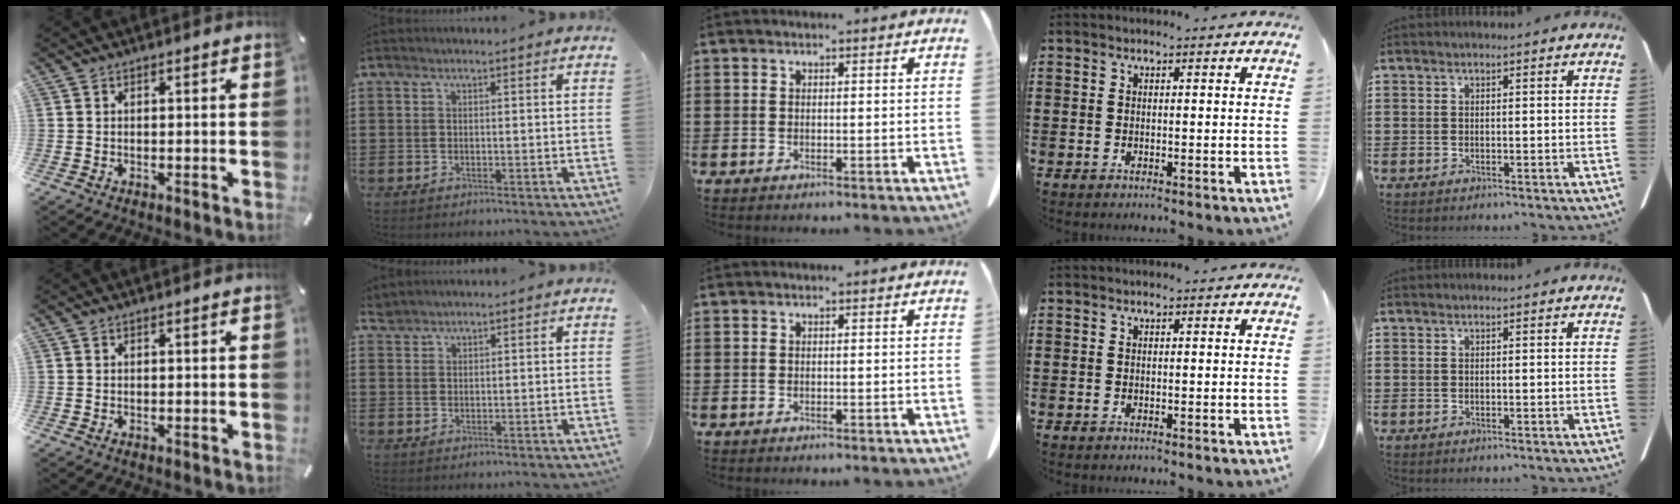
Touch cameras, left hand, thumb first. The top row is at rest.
{"index": {"total": 1.4, "force": [1.3, 0.2, 0.1], "torque": [-0.005, -0.001, 0.027]}}